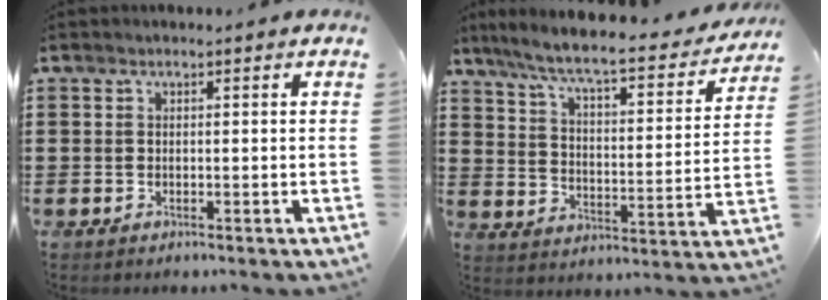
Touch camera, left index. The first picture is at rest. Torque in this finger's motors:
{"motor_torque": [2.14, 0.00, 0.47, 0.20]}